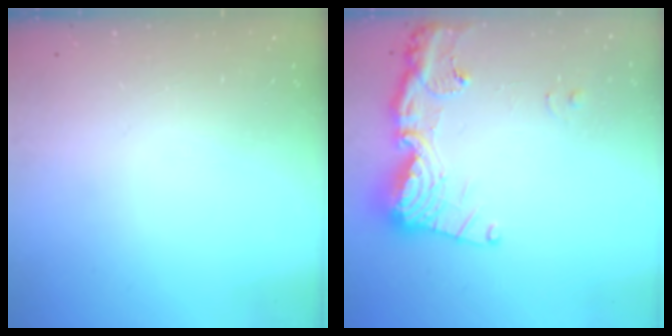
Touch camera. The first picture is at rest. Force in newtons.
{"total": 16.6, "press": 16.5, "slide": 1.9}